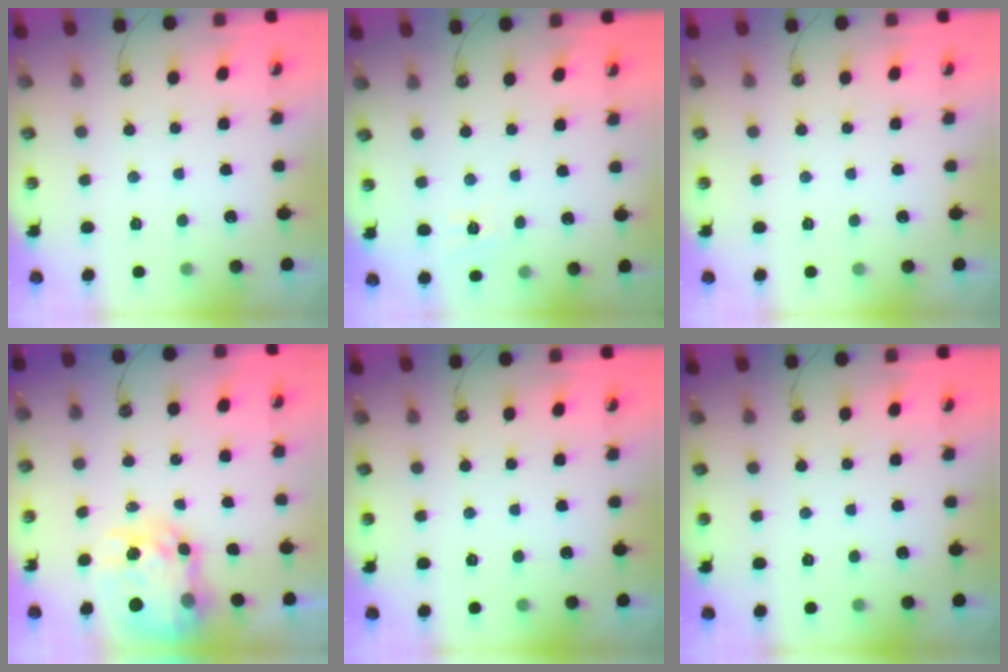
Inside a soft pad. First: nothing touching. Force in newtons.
{"total": 3.9, "press": 3.9, "slide": 0.6}
{"total": 0.0}
{"total": 8.5, "press": 8.5, "slide": 0.7}
{"total": 0.0}
{"total": 0.0}